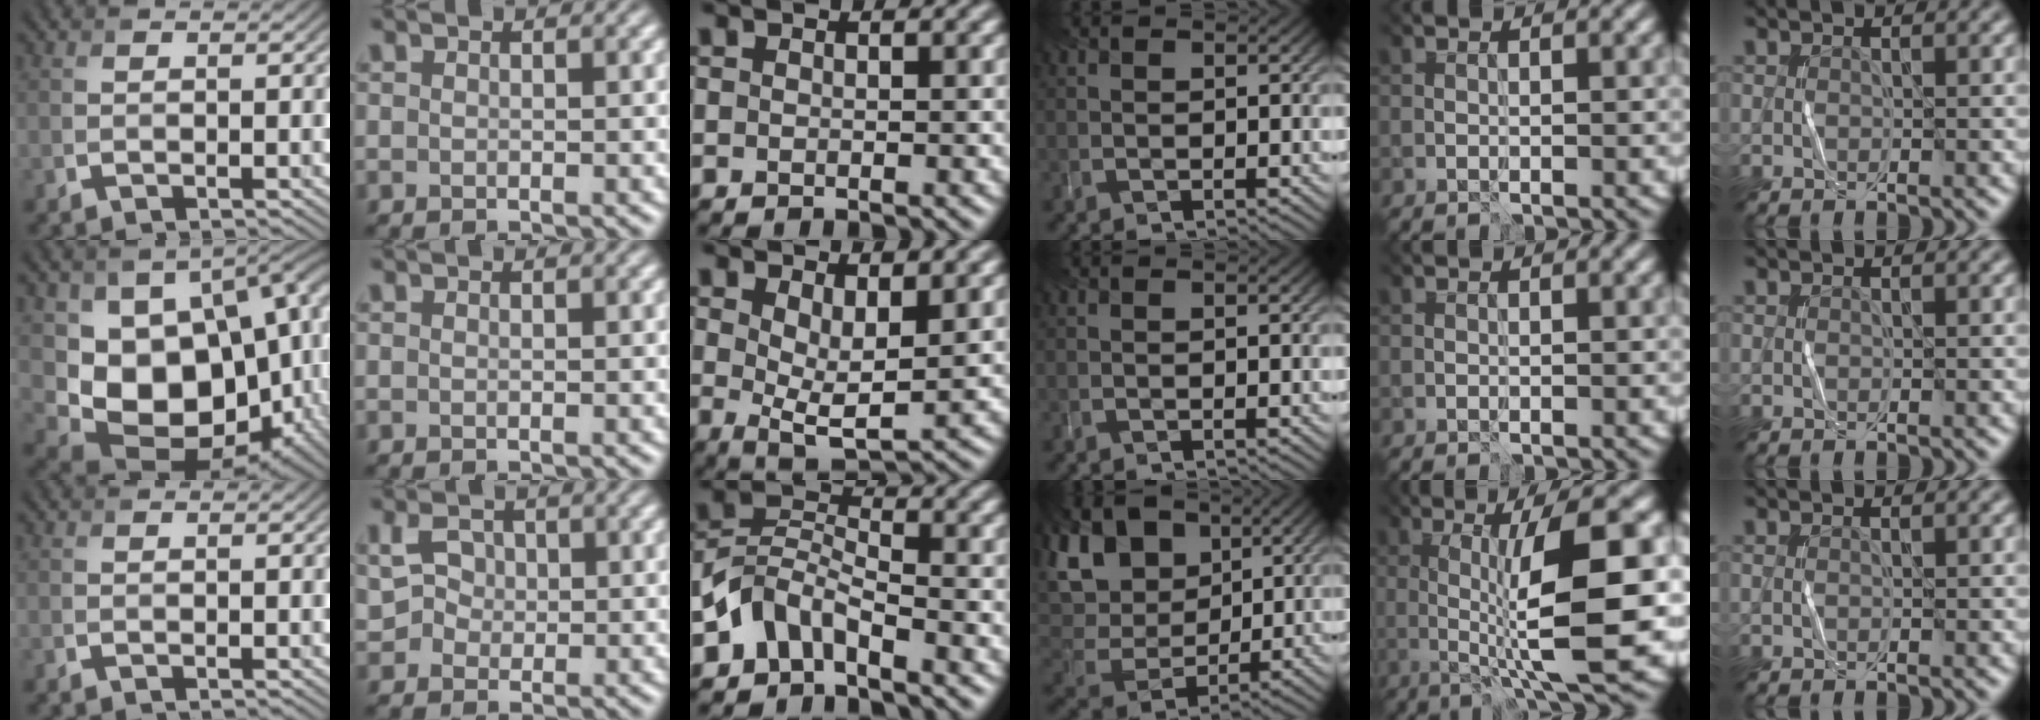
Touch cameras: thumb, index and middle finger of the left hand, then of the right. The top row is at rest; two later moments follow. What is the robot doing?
{"motion": "wrap", "object": "cellophane"}